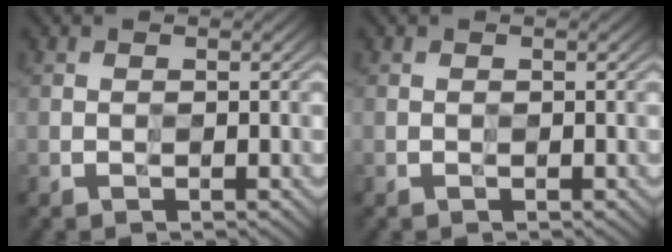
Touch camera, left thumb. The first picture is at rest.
{"total": 0.0}